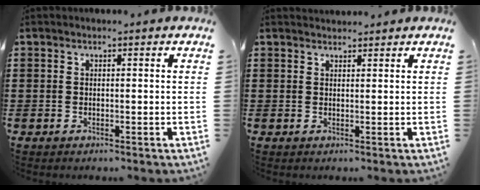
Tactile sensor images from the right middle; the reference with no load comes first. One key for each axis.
{"total": 1.4, "fx": 1.4, "fy": 0.3, "fz": 0.0, "tx": -0.003, "ty": 0.002, "tz": 0.027}